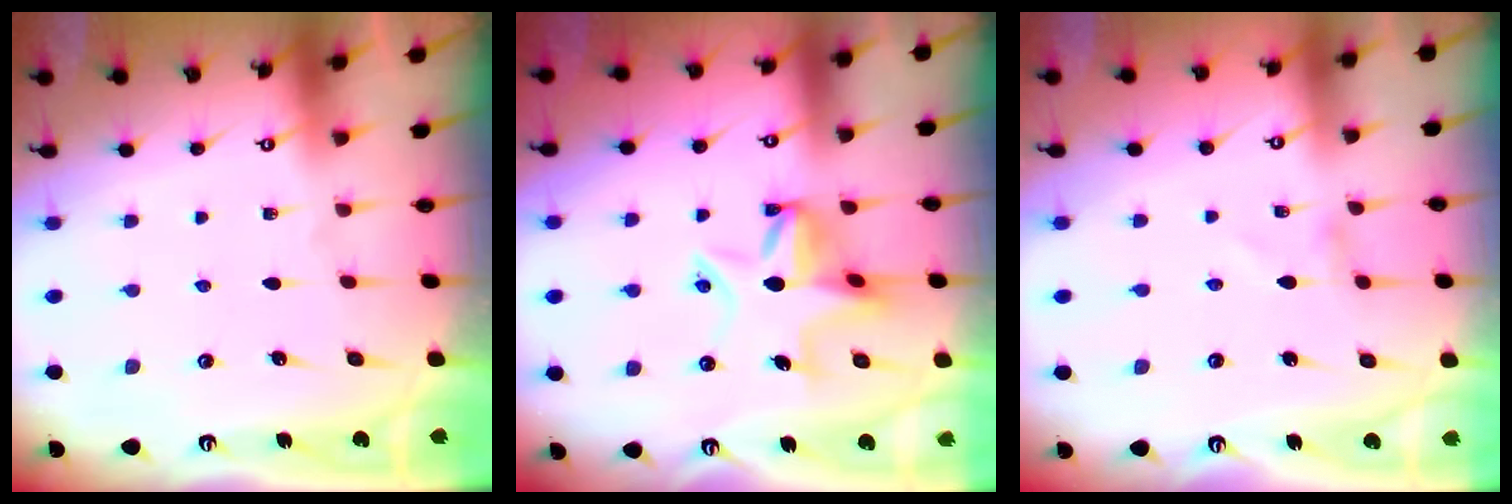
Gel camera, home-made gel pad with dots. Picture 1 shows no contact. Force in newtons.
{"total": 8.6, "press": 8.5, "slide": 1.3}
{"total": 1.1, "press": 1.1, "slide": 0.1}